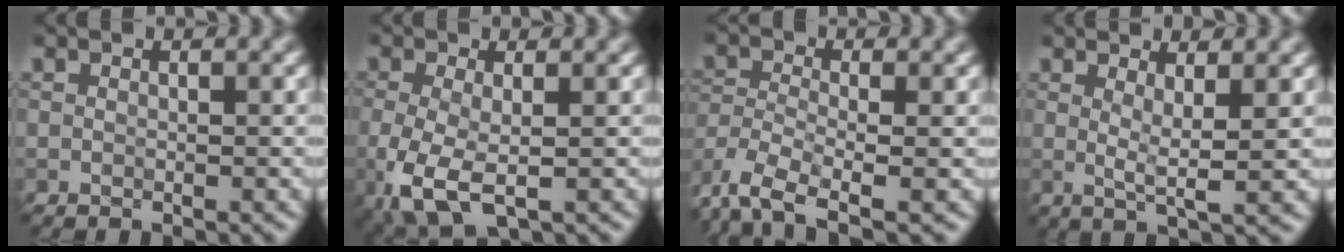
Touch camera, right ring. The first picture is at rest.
{"total": 5.3, "force": [-1.6, 2.5, 4.3], "torque": [-0.115, -0.015, -0.030]}
{"total": 6.0, "force": [-4.2, 2.2, 3.7], "torque": [-0.081, -0.010, -0.089]}
{"total": 2.6, "force": [1.0, 0.4, 2.3], "torque": [-0.041, -0.011, 0.017]}